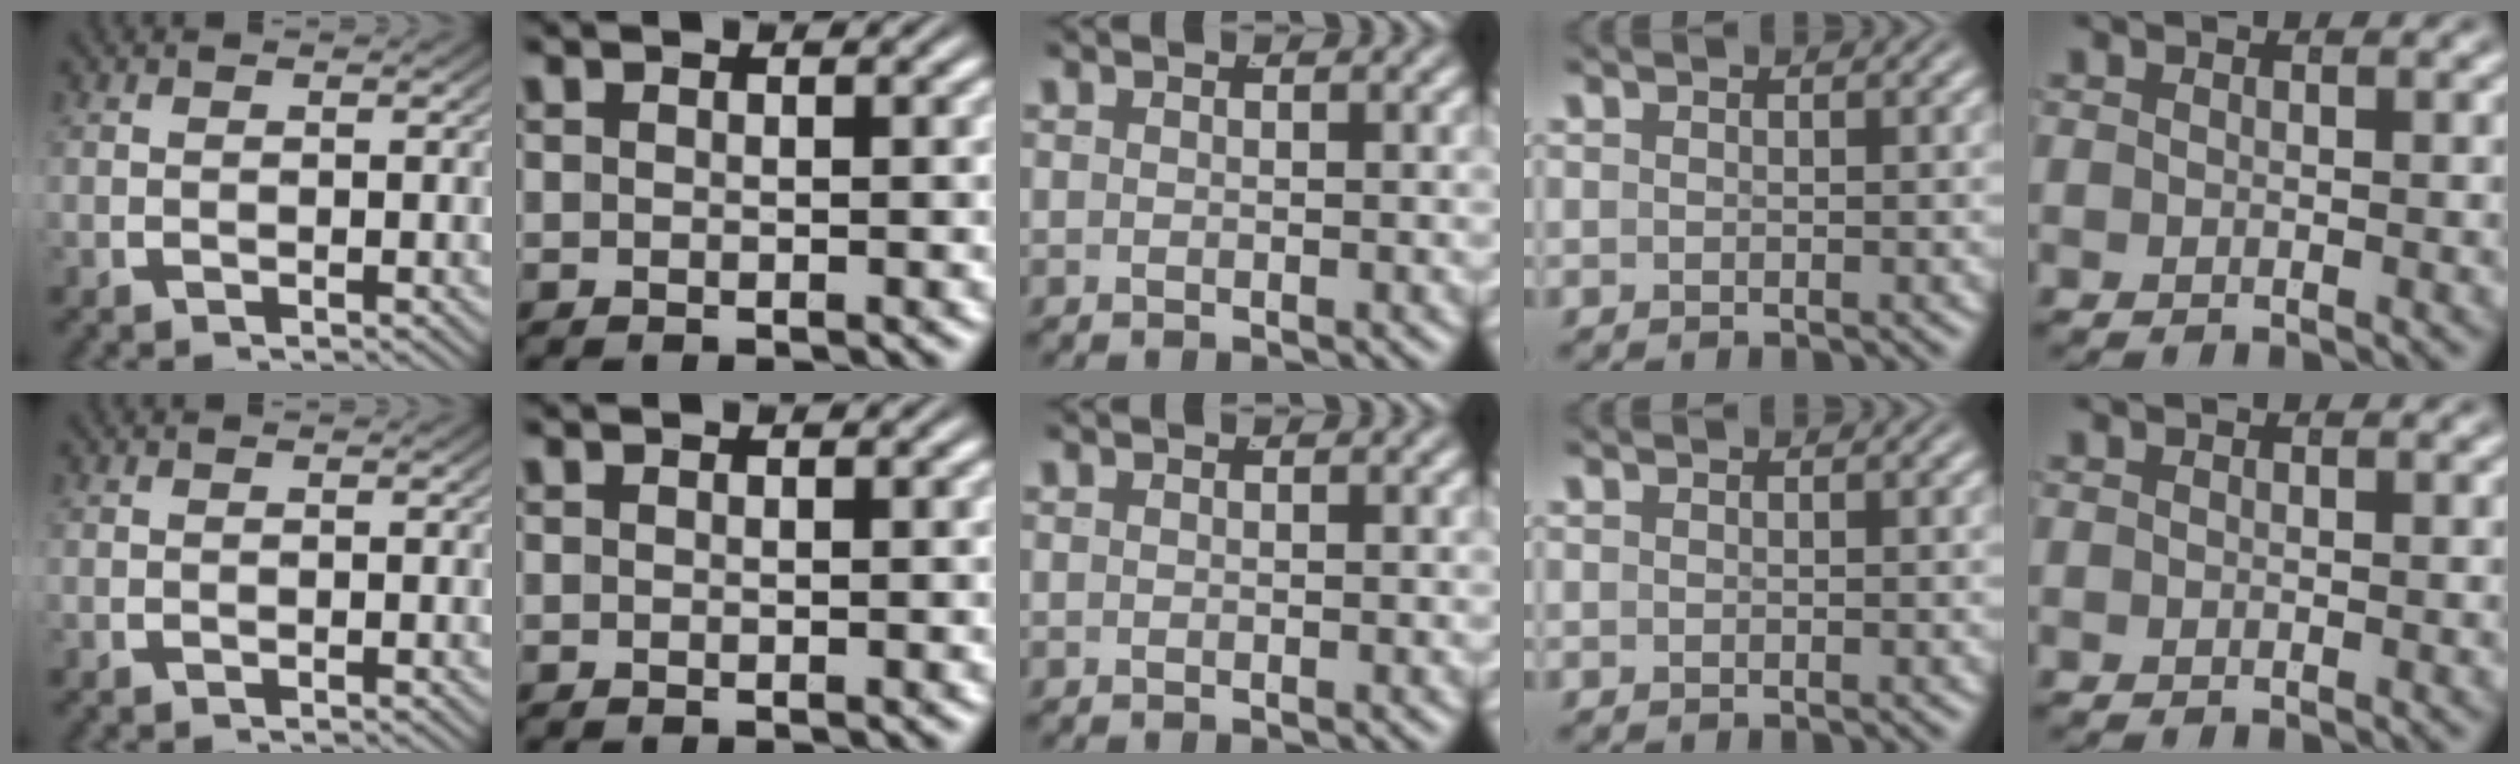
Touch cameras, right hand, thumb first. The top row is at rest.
{}